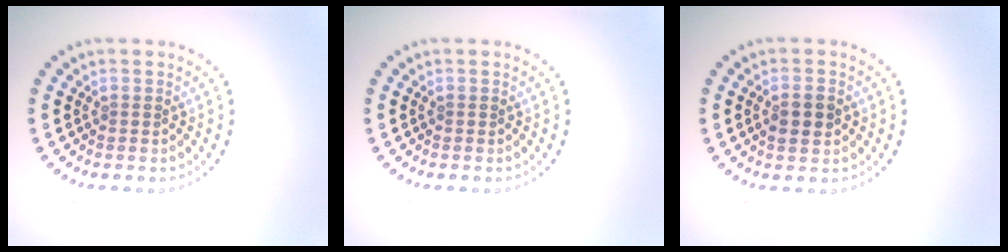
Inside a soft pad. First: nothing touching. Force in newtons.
{"total": 0.0}
{"total": 2.2, "press": 2.2, "slide": 0.1}